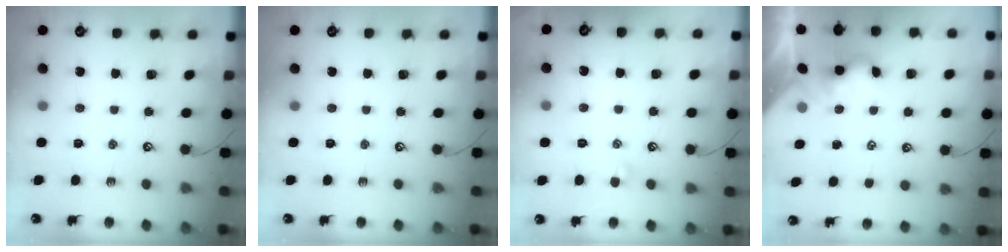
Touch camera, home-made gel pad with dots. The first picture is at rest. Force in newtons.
{"total": 0.0}
{"total": 0.5, "press": 0.0, "slide": 0.5}
{"total": 0.6, "press": 0.3, "slide": 0.5}